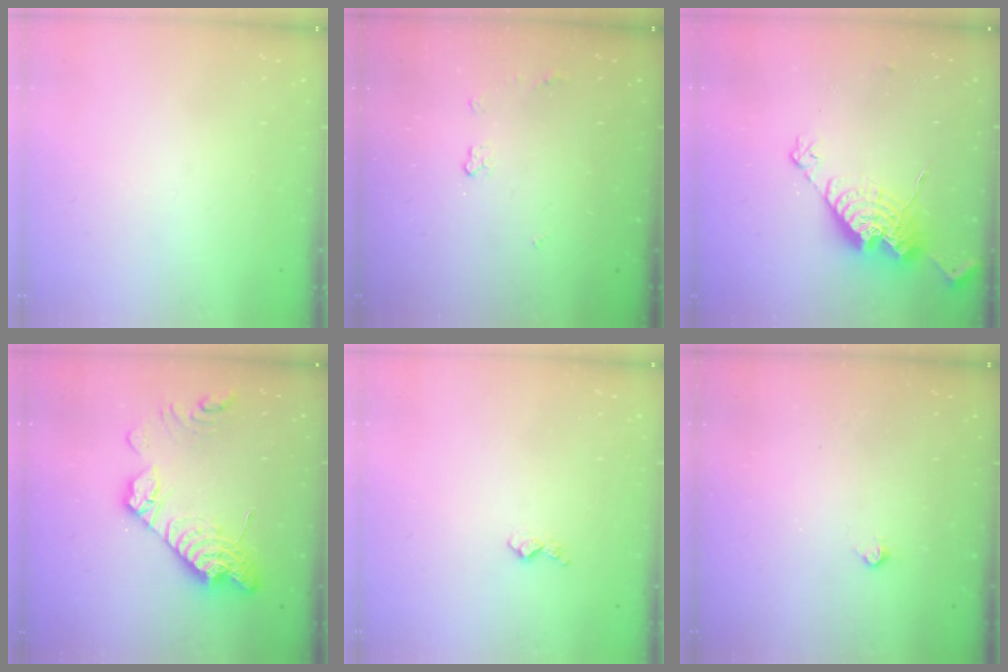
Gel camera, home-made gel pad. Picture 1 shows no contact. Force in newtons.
{"total": 3.7, "press": 3.7, "slide": 0.7}
{"total": 14.2, "press": 14.2, "slide": 1.2}
{"total": 15.7, "press": 15.7, "slide": 1.0}
{"total": 3.7, "press": 3.6, "slide": 0.5}
{"total": 2.2, "press": 2.2, "slide": 0.4}